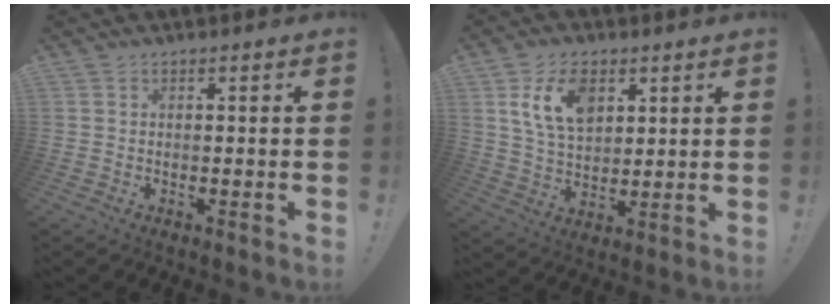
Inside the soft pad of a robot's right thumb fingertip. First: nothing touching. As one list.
[{"total": 12.7, "force": [5.4, 8.3, 8.0], "torque": [-0.144, -0.007, 0.103]}]